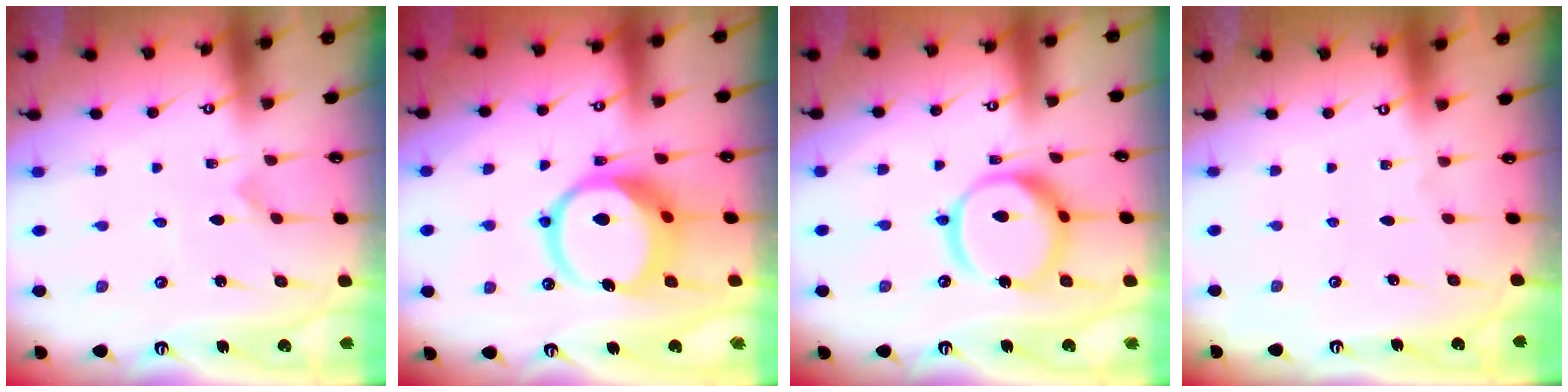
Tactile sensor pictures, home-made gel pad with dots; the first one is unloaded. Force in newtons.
{"total": 13.9, "press": 13.8, "slide": 1.9}
{"total": 14.6, "press": 14.5, "slide": 1.4}
{"total": 0.0}